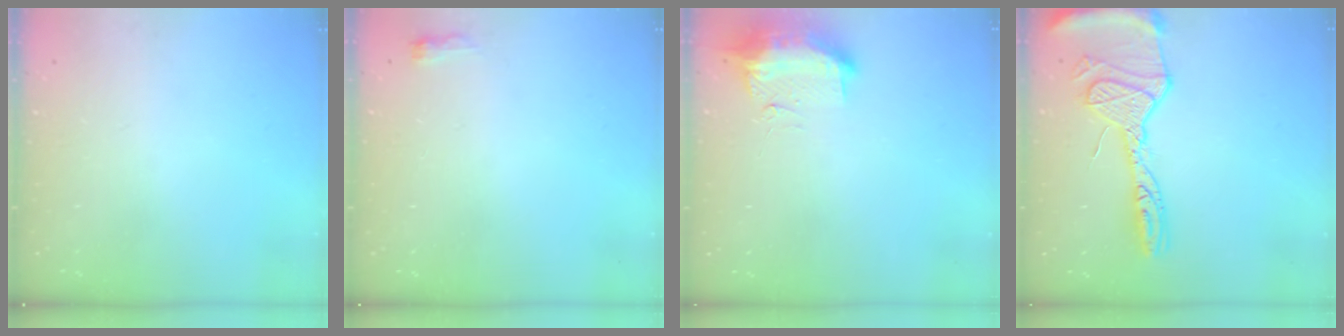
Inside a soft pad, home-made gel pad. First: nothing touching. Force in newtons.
{"total": 9.8, "press": 2.8, "slide": 9.4}
{"total": 19.1, "press": 13.0, "slide": 14.0}
{"total": 17.8, "press": 17.7, "slide": 1.7}